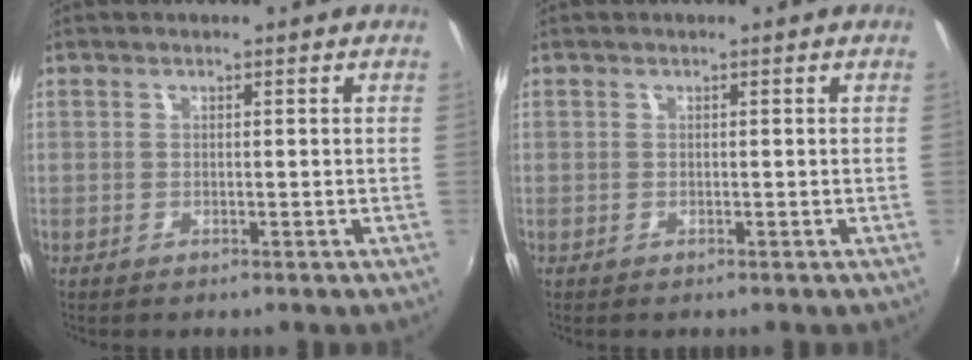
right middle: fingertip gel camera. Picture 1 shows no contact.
{"total": 0.0}